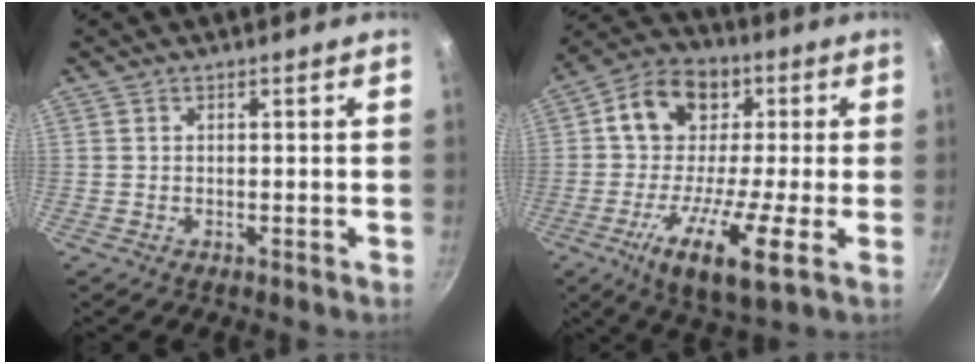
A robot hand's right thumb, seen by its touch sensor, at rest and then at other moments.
{"total": 17.5, "force": [-1.7, 9.8, 14.4], "torque": [-0.220, 0.032, -0.052]}